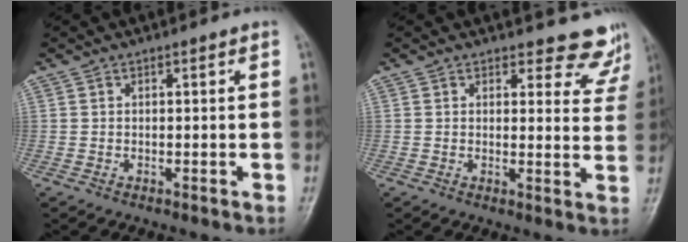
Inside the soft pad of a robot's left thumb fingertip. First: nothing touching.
{"total": 7.9, "force": [7.4, 2.8, 0.0], "torque": [0.048, -0.054, 0.057]}